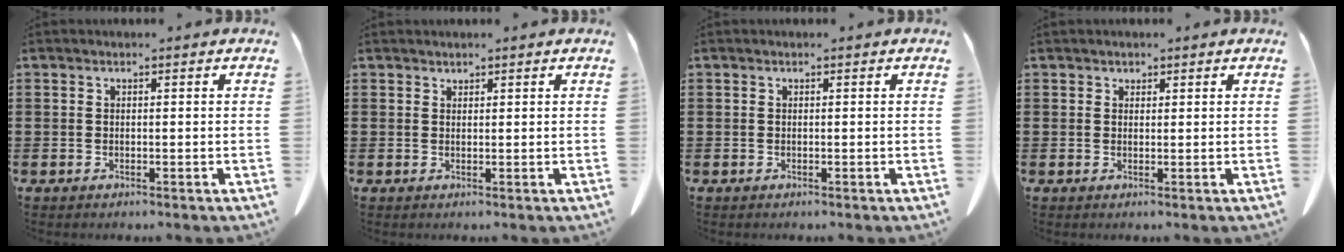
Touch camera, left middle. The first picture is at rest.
{"total": 0.9, "force": [0.9, 0.2, 0.0], "torque": [-0.003, -0.003, 0.019]}
{"total": 0.0}
{"total": 0.9, "force": [0.8, 0.5, 0.0], "torque": [-0.004, -0.001, 0.017]}